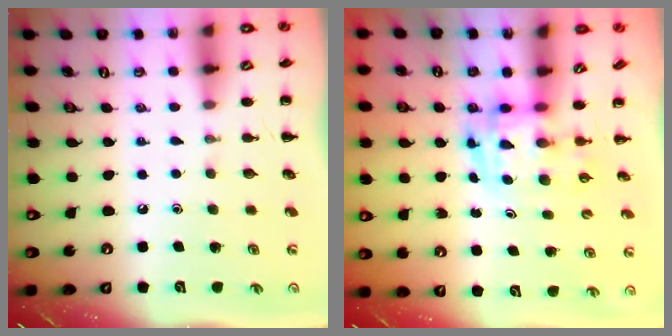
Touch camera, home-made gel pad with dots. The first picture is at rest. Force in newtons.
{"total": 3.5, "press": 3.5, "slide": 0.6}